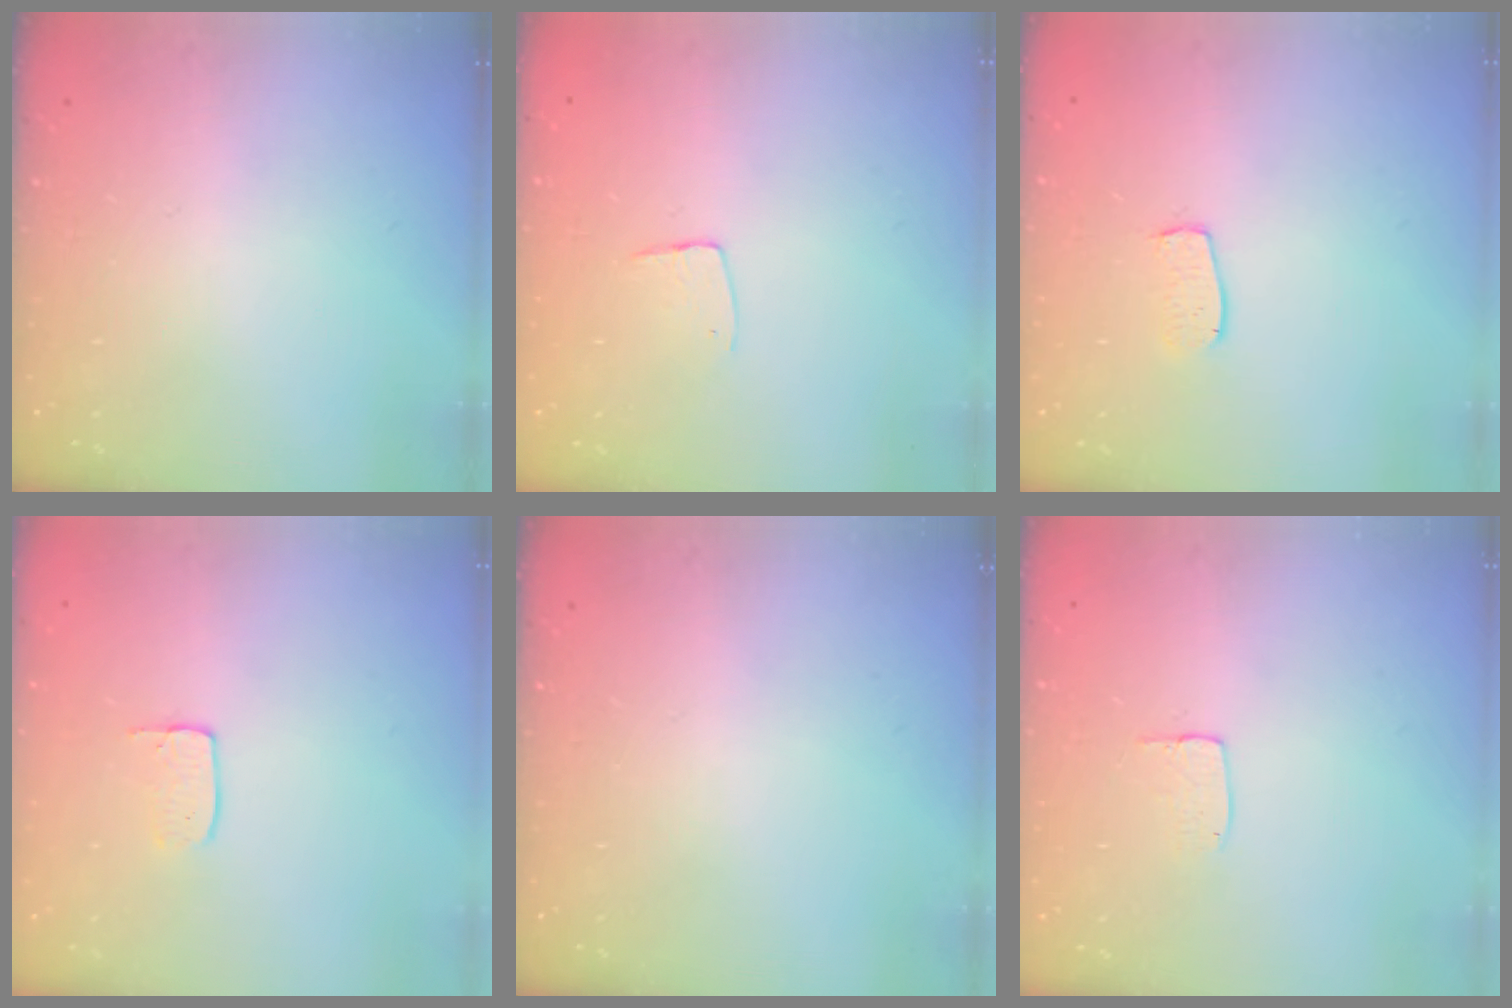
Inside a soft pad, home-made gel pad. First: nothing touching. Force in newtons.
{"total": 5.3, "press": 5.3, "slide": 0.3}
{"total": 5.5, "press": 5.5, "slide": 0.3}
{"total": 3.5, "press": 3.5, "slide": 0.2}
{"total": 0.0}
{"total": 3.8, "press": 3.8, "slide": 0.2}